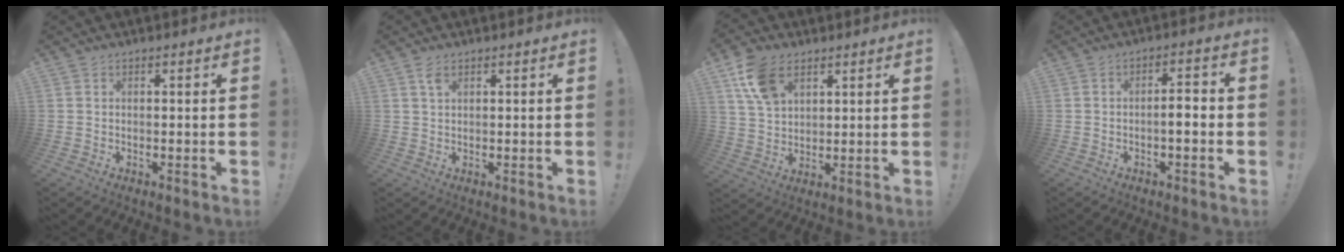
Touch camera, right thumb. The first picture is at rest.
{"total": 2.5, "force": [1.4, 1.2, 1.7], "torque": [-0.036, 0.001, 0.025]}
{"total": 11.6, "force": [6.1, 7.3, 6.7], "torque": [-0.132, -0.012, 0.121]}
{"total": 4.7, "force": [-1.5, 1.1, 4.3], "torque": [-0.071, 0.007, -0.030]}